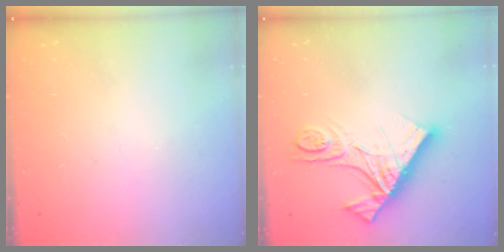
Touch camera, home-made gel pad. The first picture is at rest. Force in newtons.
{"total": 17.9, "press": 17.8, "slide": 2.0}